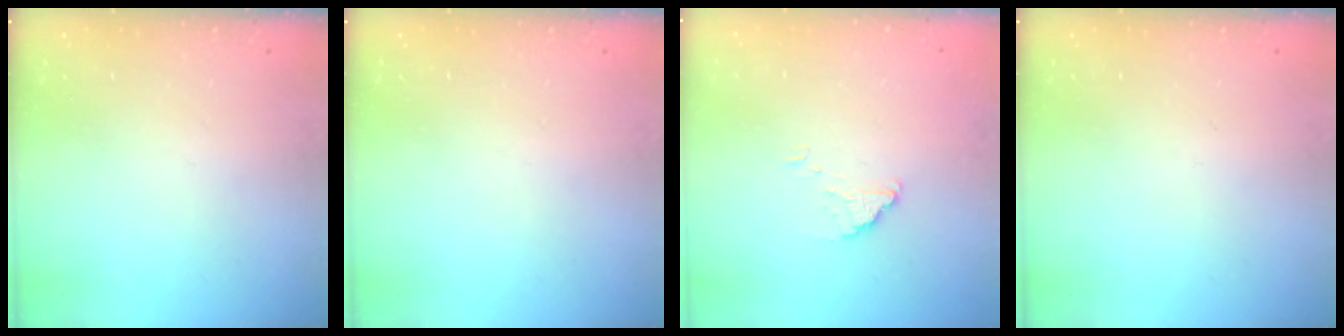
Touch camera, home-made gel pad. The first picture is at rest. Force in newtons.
{"total": 0.0}
{"total": 1.5, "press": 1.5, "slide": 0.1}
{"total": 0.0}